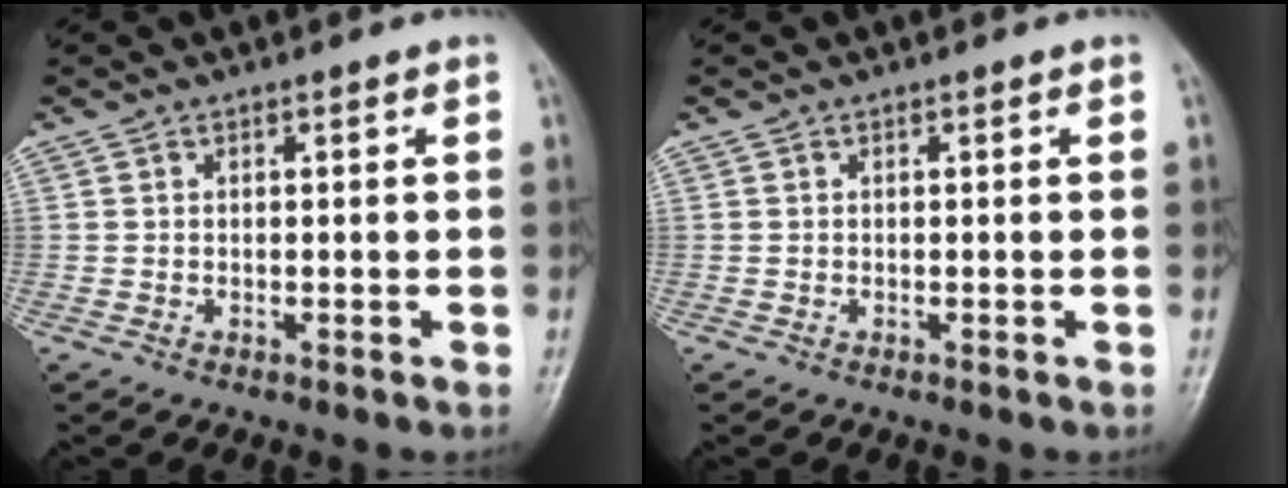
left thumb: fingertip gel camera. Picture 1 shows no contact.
{"total": 0.0}